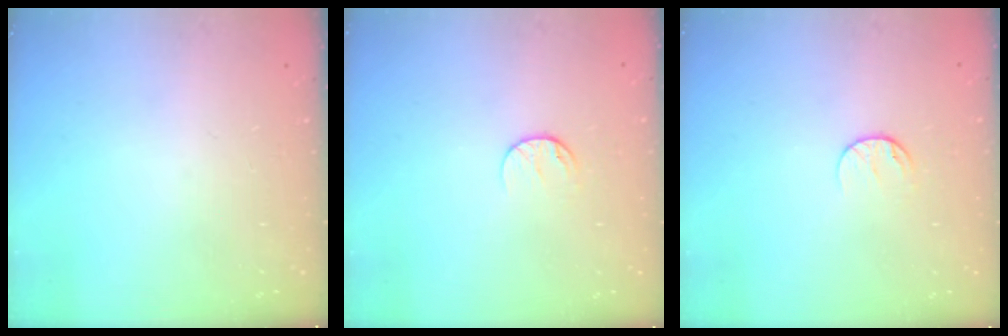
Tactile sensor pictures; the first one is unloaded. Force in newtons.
{"total": 6.8, "press": 6.8, "slide": 0.4}
{"total": 6.8, "press": 6.8, "slide": 0.4}